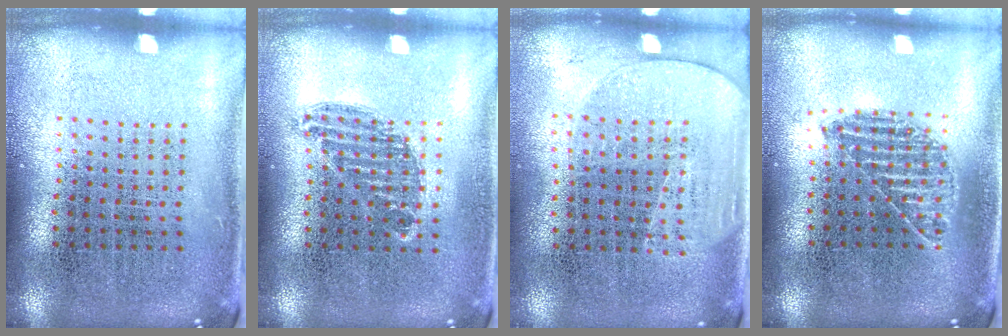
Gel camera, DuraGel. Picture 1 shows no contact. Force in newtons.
{"total": 0.8, "press": 0.7, "slide": 0.4}
{"total": 1.6, "press": 1.4, "slide": 0.8}
{"total": 1.1, "press": 1.0, "slide": 0.5}